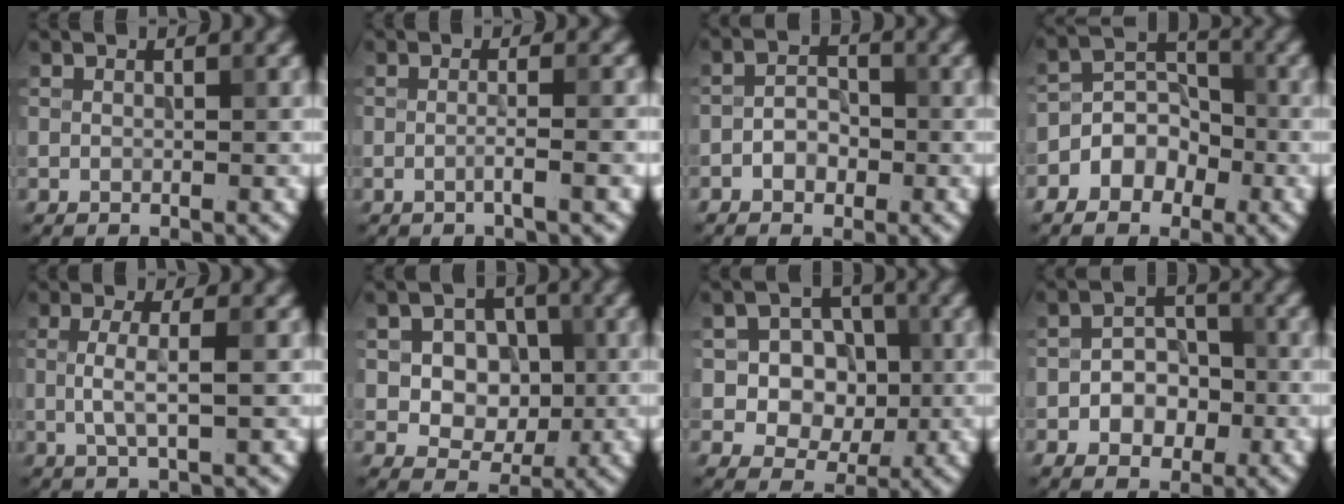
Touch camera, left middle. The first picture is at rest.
{"total": 2.6, "force": [-0.5, 0.6, 2.4], "torque": [-0.029, 0.002, -0.018]}
{"total": 2.2, "force": [-1.0, 1.5, 1.3], "torque": [-0.021, 0.006, -0.021]}
{"total": 5.1, "force": [-2.7, 3.8, 1.9], "torque": [0.000, 0.011, -0.065]}
{"total": 3.0, "force": [0.0, 0.7, 2.9], "torque": [-0.058, -0.001, 0.000]}
{"total": 6.6, "force": [0.8, 5.5, 3.6], "torque": [-0.046, 0.017, 0.002]}
{"total": 6.8, "force": [0.2, 5.9, 3.4], "torque": [-0.035, 0.019, -0.019]}
{"total": 3.9, "force": [-1.2, 2.9, 2.3], "torque": [-0.028, 0.002, -0.023]}